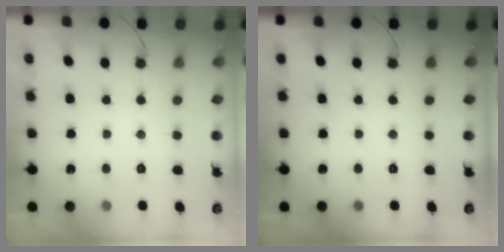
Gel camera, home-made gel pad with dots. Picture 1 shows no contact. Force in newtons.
{"total": 0.0}